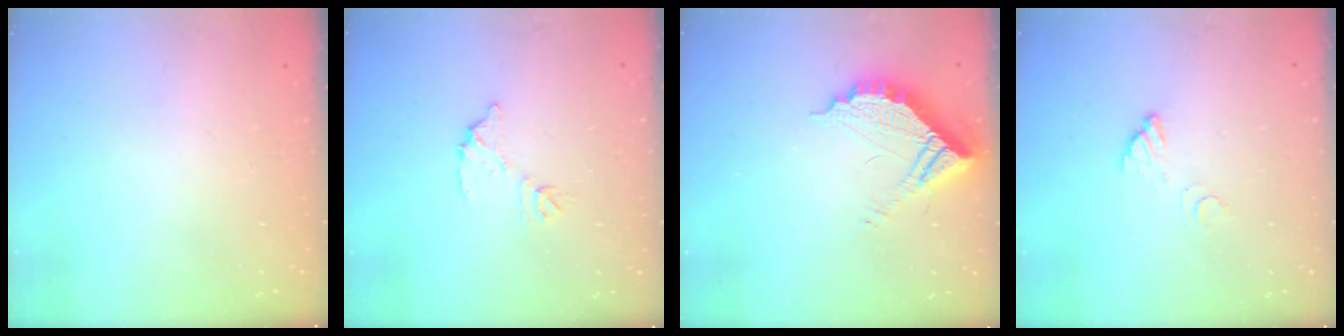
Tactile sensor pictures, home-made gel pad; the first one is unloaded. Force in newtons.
{"total": 8.1, "press": 8.1, "slide": 0.5}
{"total": 12.3, "press": 12.2, "slide": 0.9}
{"total": 3.5, "press": 3.5, "slide": 0.2}